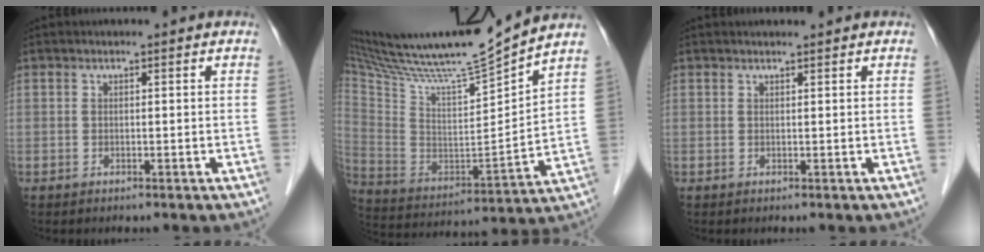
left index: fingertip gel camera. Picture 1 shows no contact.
{"total": 23.6, "force": [20.7, -0.3, 11.3], "torque": [-0.211, -0.035, 0.353]}
{"total": 1.1, "force": [1.1, -0.1, 0.3], "torque": [-0.005, 0.009, 0.023]}